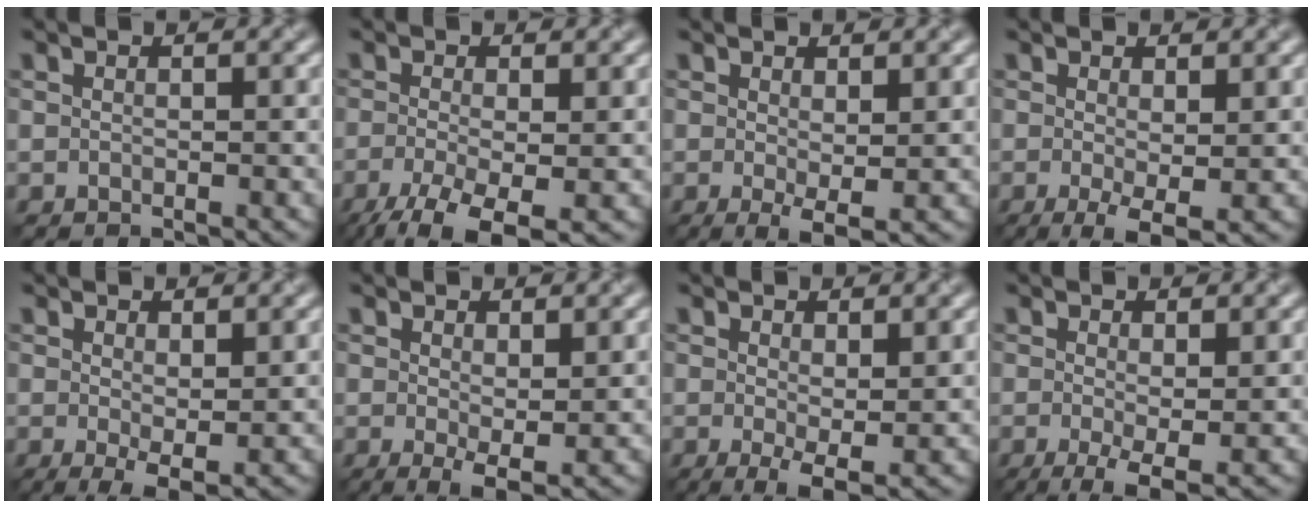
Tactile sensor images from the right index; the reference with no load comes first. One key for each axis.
{"total": 6.5, "fx": -3.5, "fy": 2.1, "fz": 5.1, "tx": -0.107, "ty": -0.017, "tz": -0.061}
{"total": 2.2, "fx": 0.2, "fy": 0.5, "fz": 2.1, "tx": -0.038, "ty": -0.011, "tz": 0.007}
{"total": 3.3, "fx": -0.6, "fy": 0.9, "fz": 3.2, "tx": -0.060, "ty": -0.013, "tz": -0.008}
{"total": 2.4, "fx": 0.1, "fy": 0.7, "fz": 2.3, "tx": -0.040, "ty": -0.010, "tz": 0.006}
{"total": 2.5, "fx": 0.2, "fy": 0.7, "fz": 2.4, "tx": -0.041, "ty": -0.011, "tz": 0.007}
{"total": 3.0, "fx": -0.1, "fy": 0.8, "fz": 2.9, "tx": -0.052, "ty": -0.011, "tz": 0.001}
{"total": 3.7, "fx": -0.9, "fy": 0.9, "fz": 3.5, "tx": -0.068, "ty": -0.012, "tz": -0.015}